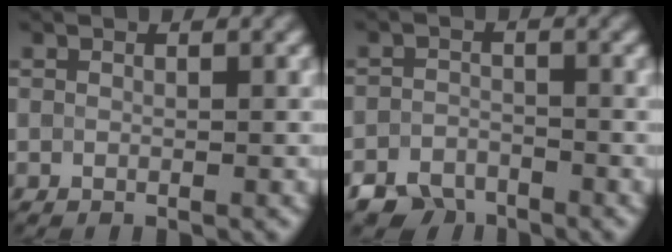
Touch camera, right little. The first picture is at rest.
{"total": 3.3, "force": [-2.8, 1.5, 0.4], "torque": [-0.002, -0.006, -0.057]}